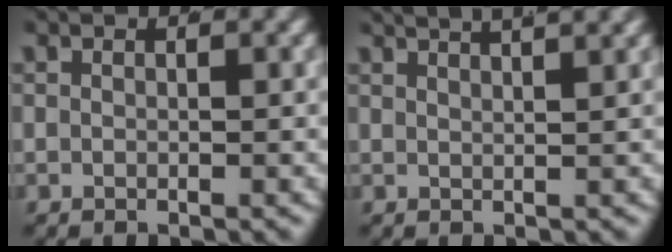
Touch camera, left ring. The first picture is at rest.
{"total": 4.2, "force": [3.6, 1.0, 2.0], "torque": [-0.031, 0.007, 0.057]}